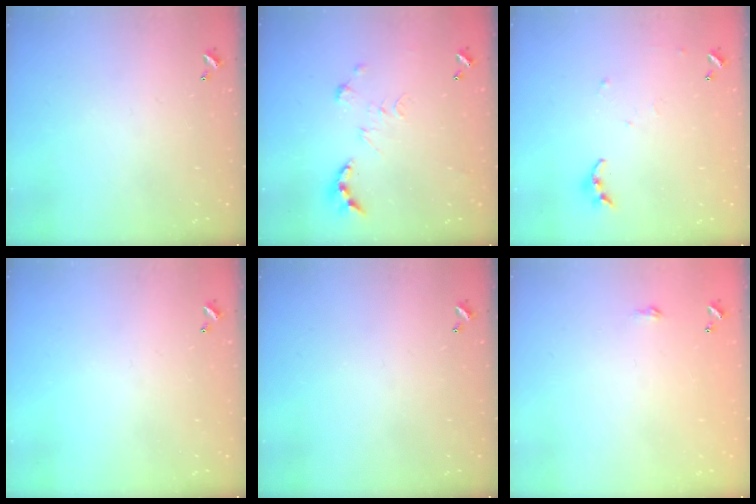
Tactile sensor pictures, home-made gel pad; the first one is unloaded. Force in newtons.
{"total": 0.0}
{"total": 4.1, "press": 4.1, "slide": 0.4}
{"total": 0.0}
{"total": 0.0}
{"total": 1.8, "press": 1.8, "slide": 0.3}